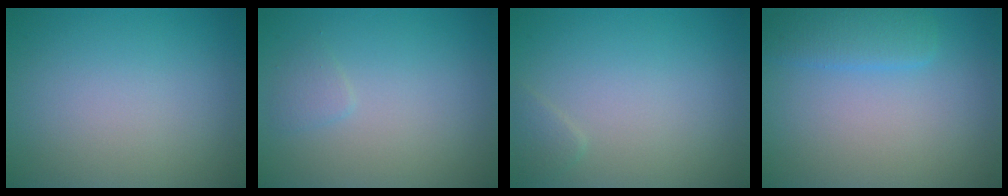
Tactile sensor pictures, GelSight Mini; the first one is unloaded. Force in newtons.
{"total": 0.9, "press": 0.9, "slide": 0.1}
{"total": 0.9, "press": 0.9, "slide": 0.1}
{"total": 2.5, "press": 2.5, "slide": 0.1}